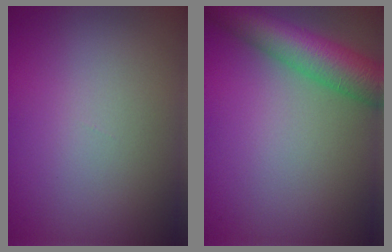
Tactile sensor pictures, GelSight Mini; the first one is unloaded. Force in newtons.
{"total": 7.9, "press": 7.9, "slide": 0.4}